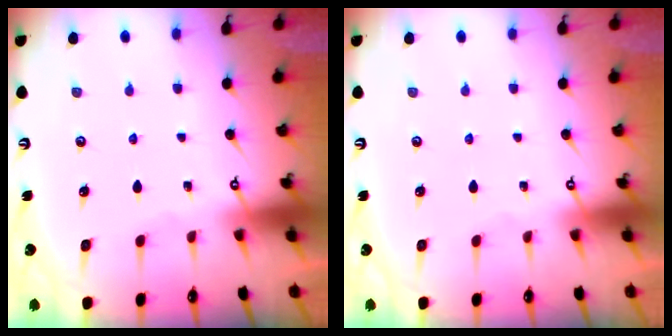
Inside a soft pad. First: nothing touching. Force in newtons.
{"total": 0.0}